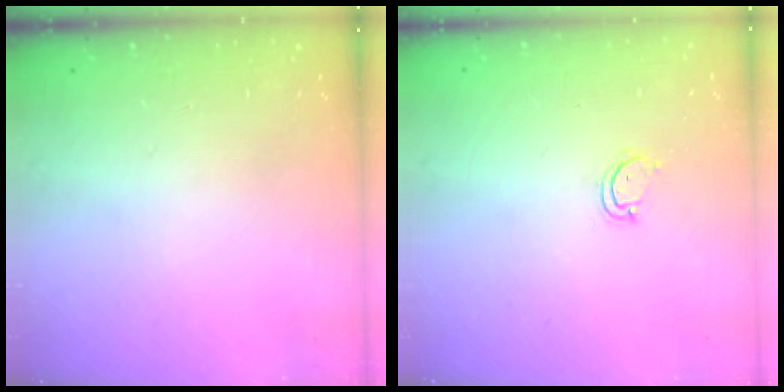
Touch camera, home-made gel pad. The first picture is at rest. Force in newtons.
{"total": 2.7, "press": 2.6, "slide": 0.3}